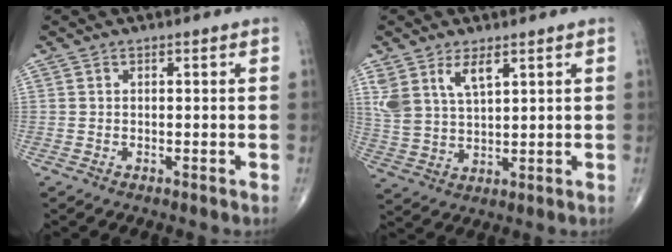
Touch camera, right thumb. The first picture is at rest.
{"total": 7.3, "force": [4.0, 3.2, 5.2], "torque": [-0.102, -0.014, 0.088]}